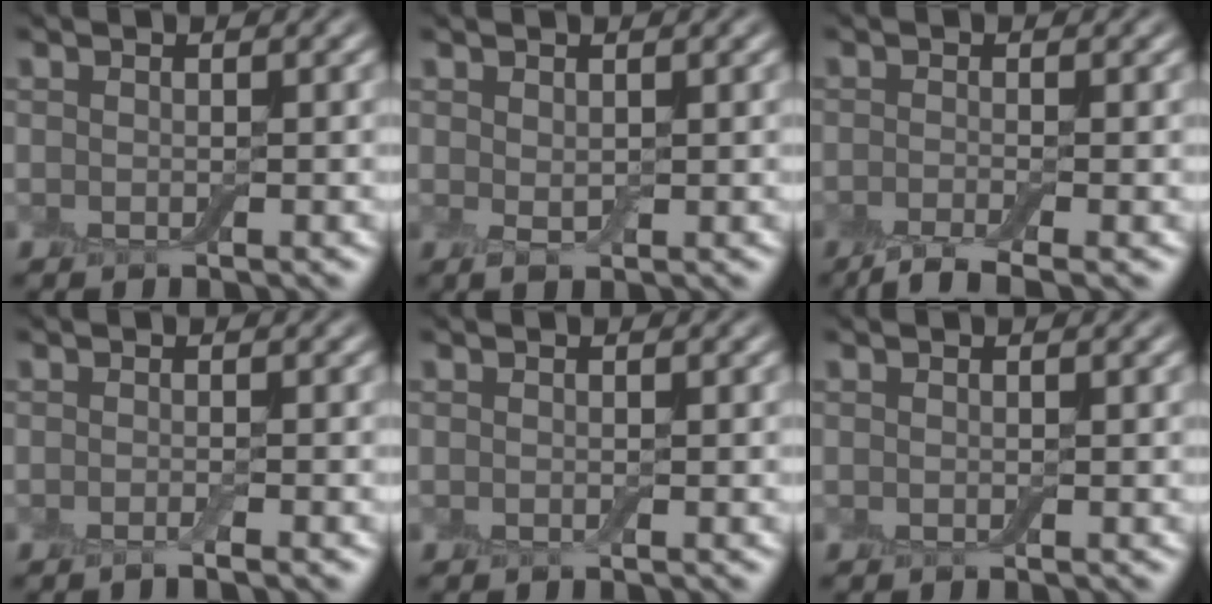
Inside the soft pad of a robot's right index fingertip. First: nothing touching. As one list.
[{"total": 1.2, "force": [0.4, 0.5, 1.1], "torque": [-0.023, 0.000, 0.011]}, {"total": 3.2, "force": [-2.2, 0.6, 2.2], "torque": [-0.039, -0.005, -0.048]}, {"total": 1.4, "force": [-0.6, 0.2, 1.2], "torque": [-0.012, -0.003, -0.015]}, {"total": 0.0}, {"total": 0.0}]